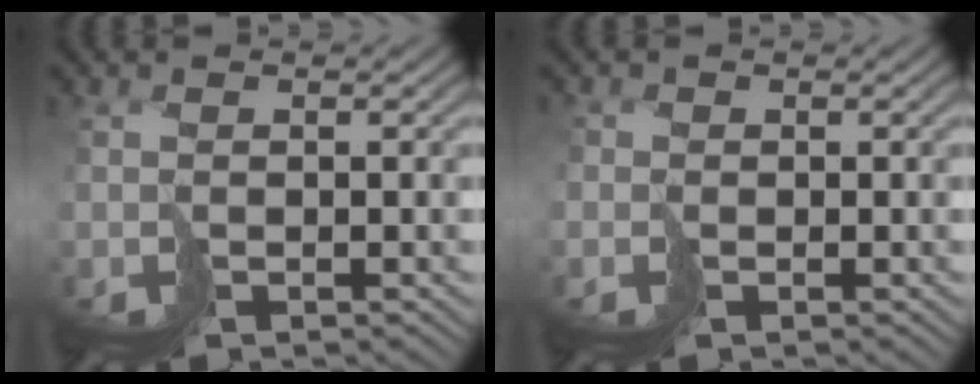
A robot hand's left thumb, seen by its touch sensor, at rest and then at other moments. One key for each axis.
{"total": 1.0, "fx": -0.3, "fy": 1.0, "fz": 0.2, "tx": -0.002, "ty": -0.001, "tz": -0.007}